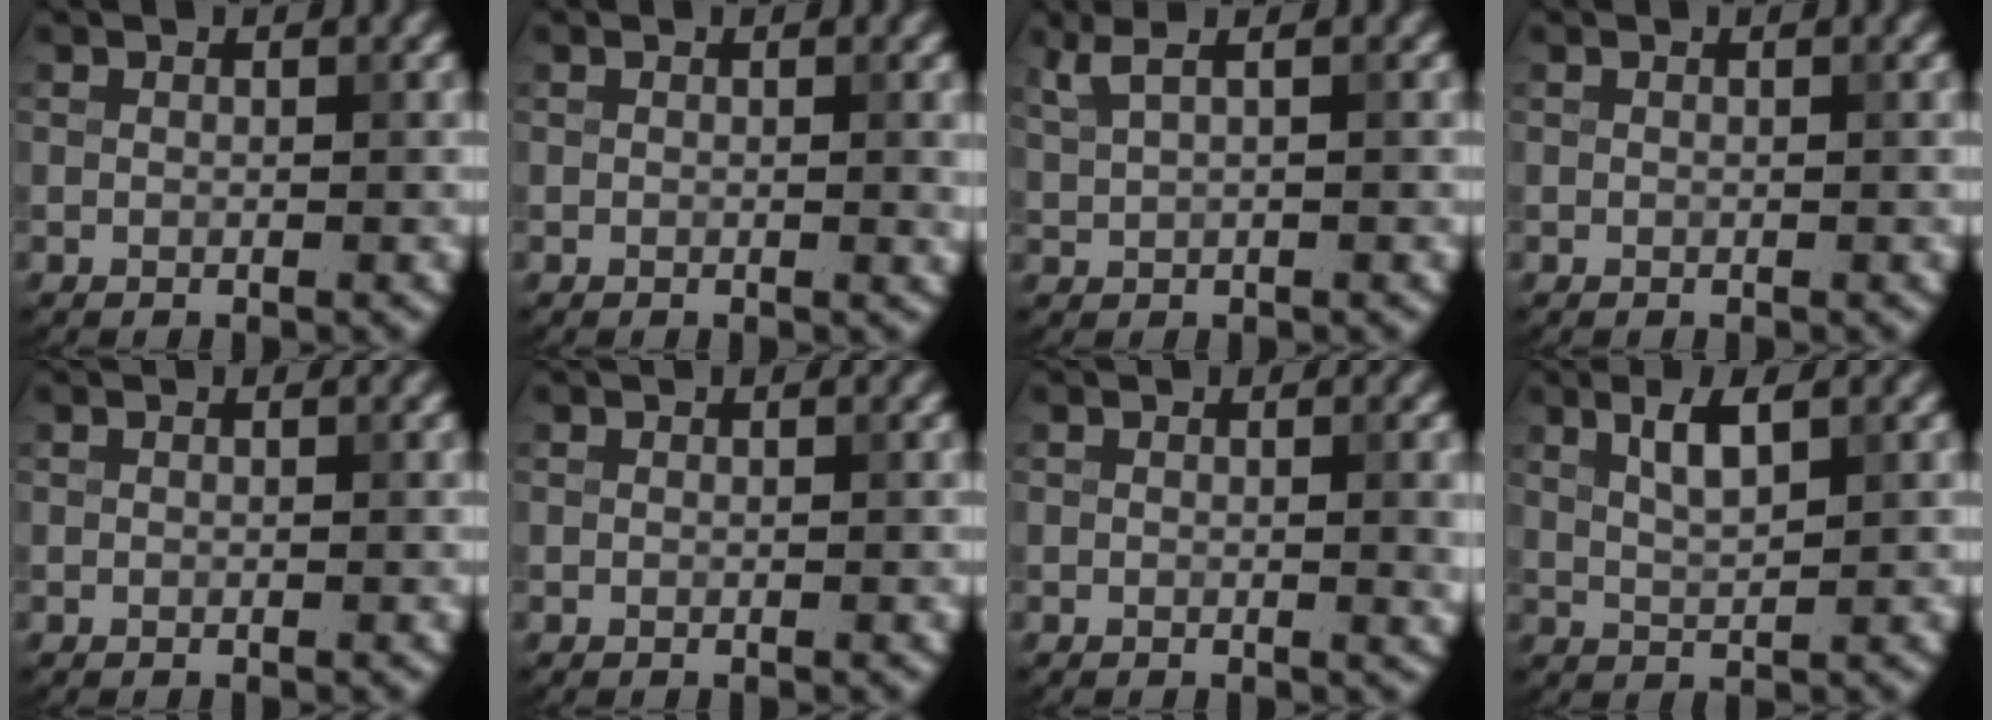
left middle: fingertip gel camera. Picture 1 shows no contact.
{"total": 0.9, "force": [0.1, 0.2, 0.9], "torque": [-0.009, -0.002, -0.001]}
{"total": 2.6, "force": [1.6, 0.8, 1.8], "torque": [-0.030, 0.006, 0.028]}
{"total": 0.0}
{"total": 0.0}
{"total": 0.0}
{"total": 1.7, "force": [0.1, 0.4, 1.7], "torque": [-0.018, -0.002, -0.002]}
{"total": 2.9, "force": [1.5, 0.7, 2.4], "torque": [-0.047, 0.003, 0.028]}